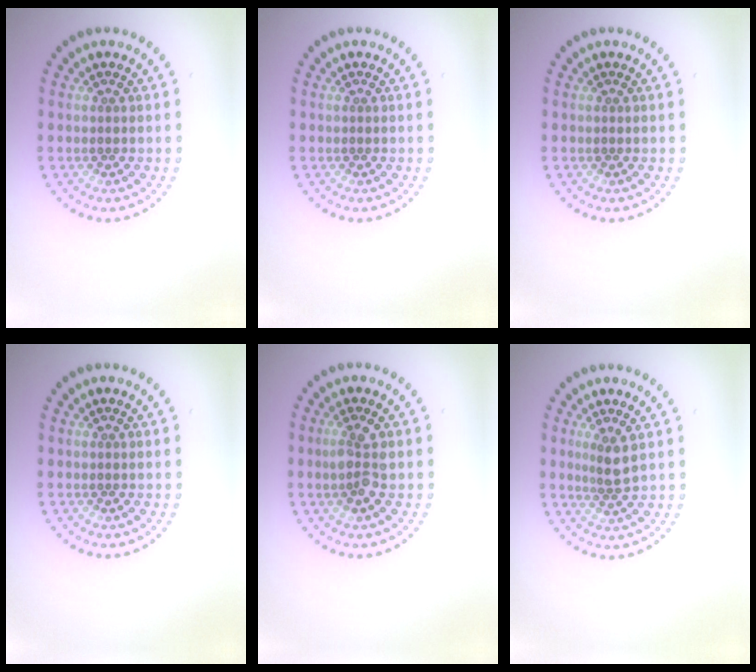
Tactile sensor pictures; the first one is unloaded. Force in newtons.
{"total": 0.0}
{"total": 0.0}
{"total": 0.0}
{"total": 2.6, "press": 2.4, "slide": 1.0}
{"total": 2.0, "press": 1.6, "slide": 1.1}